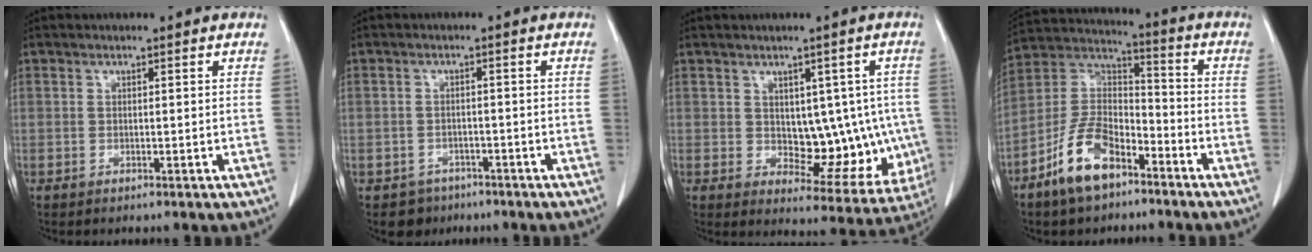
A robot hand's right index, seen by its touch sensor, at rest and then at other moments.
{"total": 3.5, "force": [-2.2, 2.7, -0.4], "torque": [0.005, 0.012, -0.029]}
{"total": 11.3, "force": [0.3, 6.5, 9.2], "torque": [-0.093, 0.013, 0.026]}
{"total": 11.9, "force": [-7.4, 5.6, 7.4], "torque": [-0.160, 0.010, -0.142]}